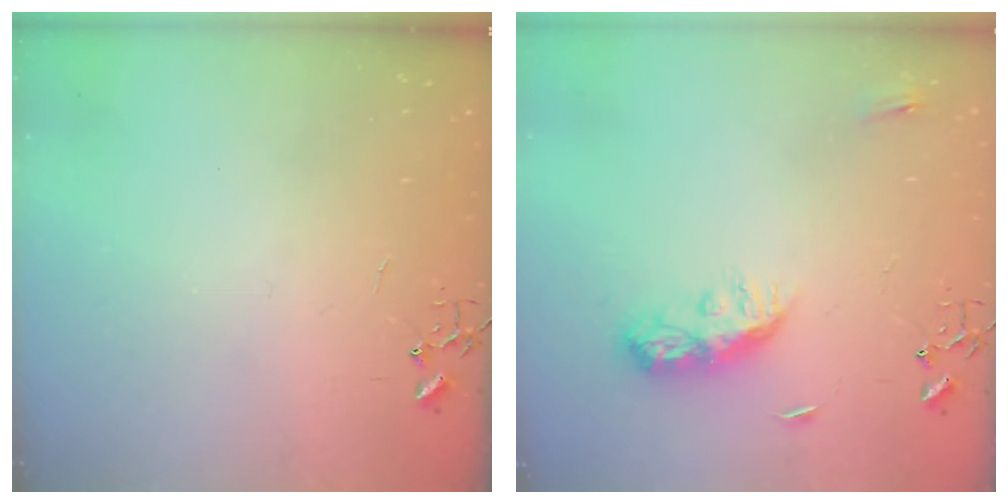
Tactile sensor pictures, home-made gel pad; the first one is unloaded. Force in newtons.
{"total": 8.7, "press": 8.7, "slide": 0.4}